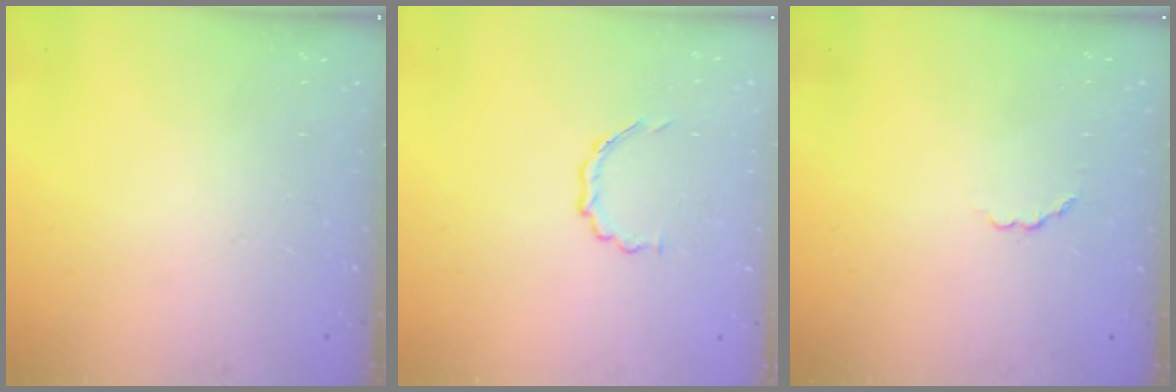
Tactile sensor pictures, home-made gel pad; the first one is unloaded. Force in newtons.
{"total": 3.3, "press": 3.1, "slide": 1.0}
{"total": 2.4, "press": 2.2, "slide": 1.0}